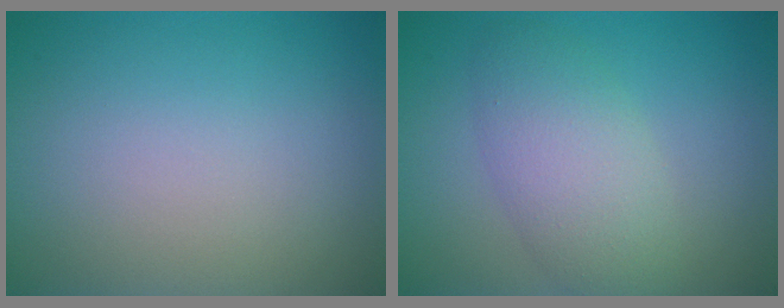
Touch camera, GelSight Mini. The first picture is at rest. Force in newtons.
{"total": 4.6, "press": 4.6, "slide": 0.2}